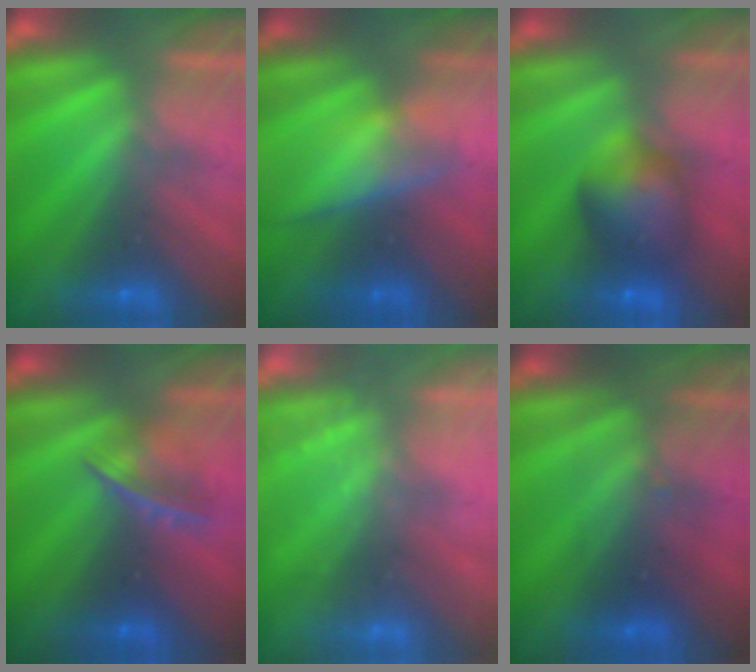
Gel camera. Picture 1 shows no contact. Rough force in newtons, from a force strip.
{"total": 3.0}
{"total": 6.0}
{"total": 4.6}
{"total": 2.2}
{"total": 2.3}